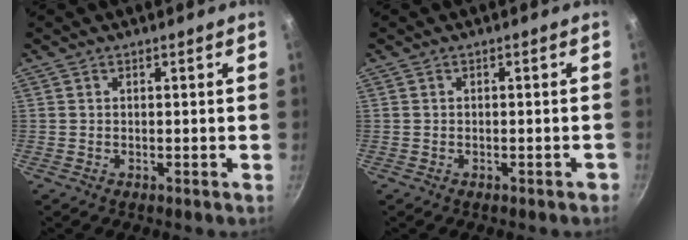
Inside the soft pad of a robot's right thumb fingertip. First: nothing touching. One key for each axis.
{"total": 0.9, "fx": -0.6, "fy": 0.4, "fz": 0.5, "tx": 0.000, "ty": 0.014, "tz": -0.001}